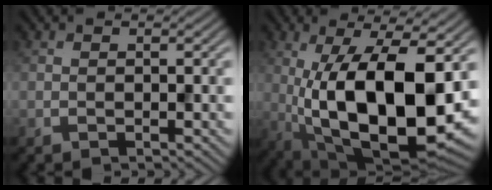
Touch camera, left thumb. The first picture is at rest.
{"total": 17.5, "force": [-1.4, 7.3, 15.9], "torque": [-0.266, -0.015, -0.012]}